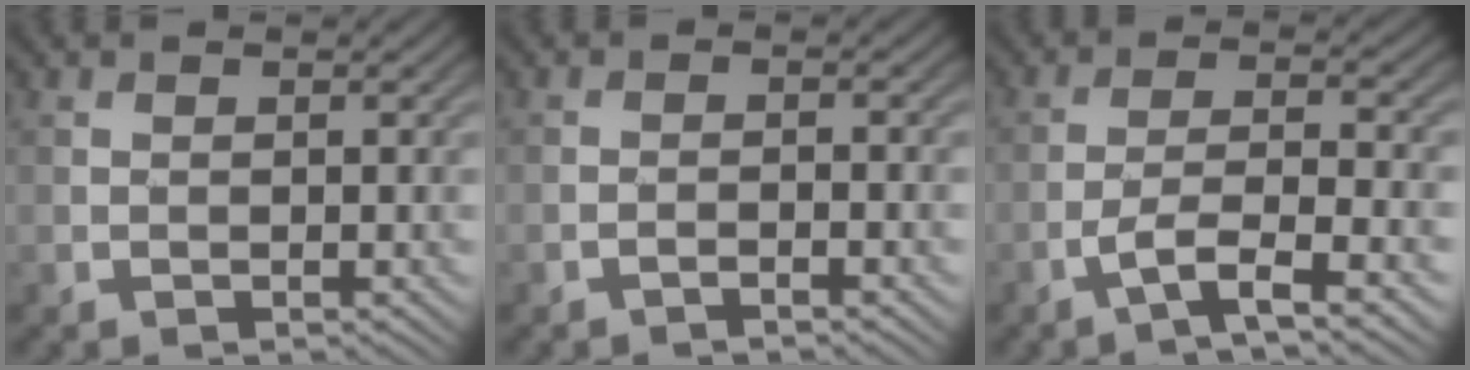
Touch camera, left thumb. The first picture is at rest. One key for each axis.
{"total": 1.3, "fx": -1.1, "fy": 0.0, "fz": 0.7, "tx": -0.014, "ty": 0.002, "tz": -0.024}
{"total": 5.7, "fx": -3.4, "fy": 0.9, "fz": 4.5, "tx": -0.082, "ty": 0.006, "tz": -0.072}